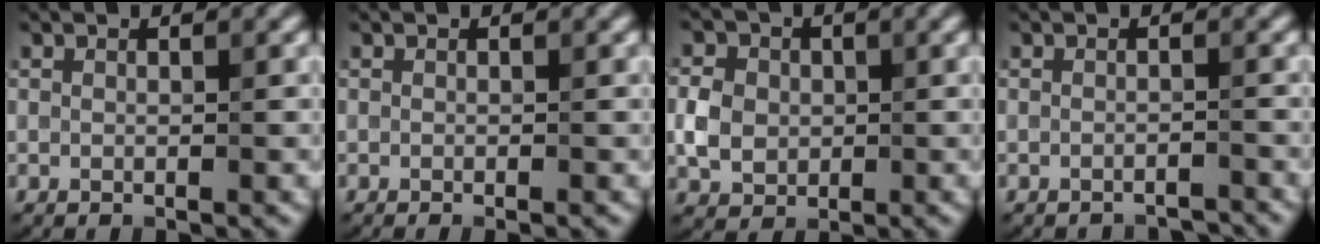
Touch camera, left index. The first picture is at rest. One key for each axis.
{"total": 0.7, "fx": -0.4, "fy": 0.2, "fz": 0.6, "tx": -0.004, "ty": -0.006, "tz": -0.008}
{"total": 3.4, "fx": -0.2, "fy": 3.0, "fz": 1.7, "tx": -0.027, "ty": 0.002, "tz": -0.006}
{"total": 2.6, "fx": -2.5, "fy": 0.2, "fz": 0.3, "tx": 0.004, "ty": -0.003, "tz": -0.035}